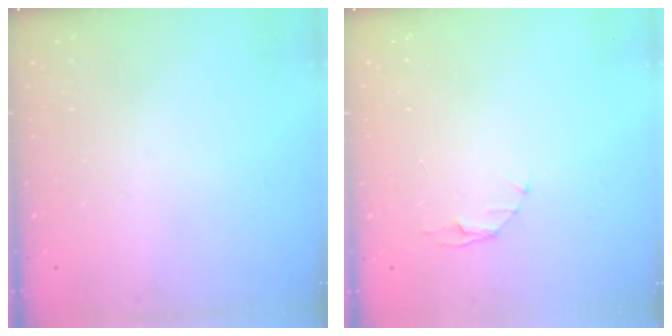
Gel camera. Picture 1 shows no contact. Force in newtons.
{"total": 3.2, "press": 3.2, "slide": 0.4}